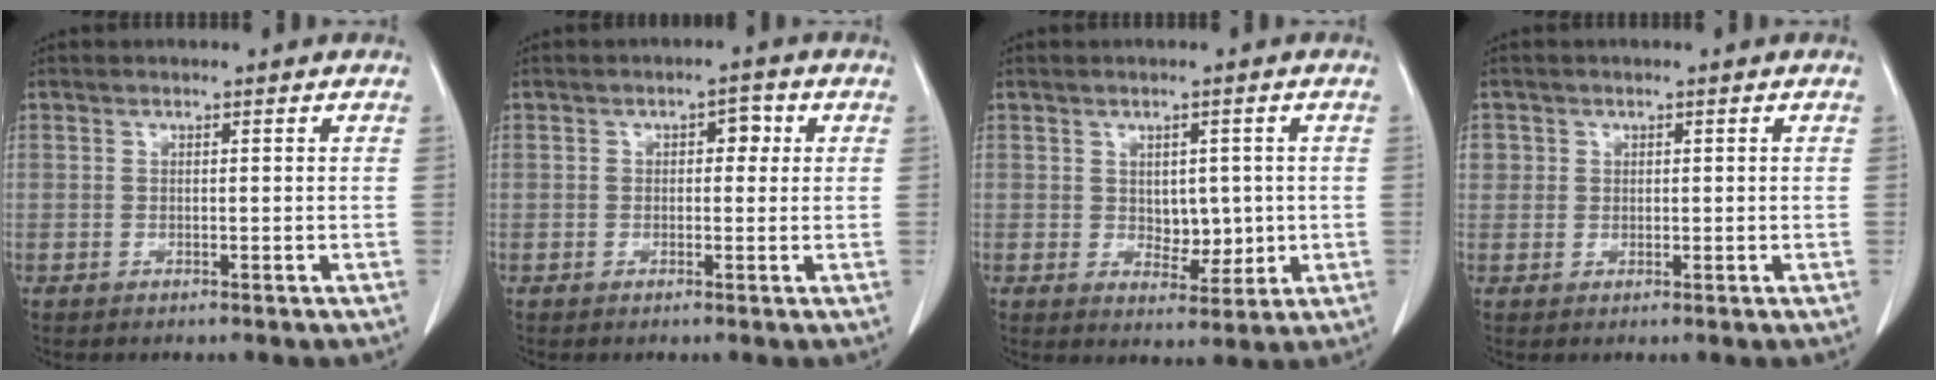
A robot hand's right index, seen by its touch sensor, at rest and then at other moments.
{"total": 2.9, "force": [0.6, 1.7, 2.2], "torque": [-0.026, 0.018, 0.007]}
{"total": 4.9, "force": [0.2, 3.1, 3.7], "torque": [-0.047, -0.002, 0.014]}
{"total": 2.2, "force": [0.5, 2.1, 0.3], "torque": [0.003, 0.001, 0.009]}